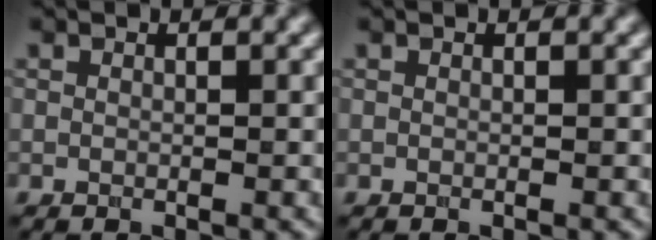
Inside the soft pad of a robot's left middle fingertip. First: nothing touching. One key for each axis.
{"total": 0.0}